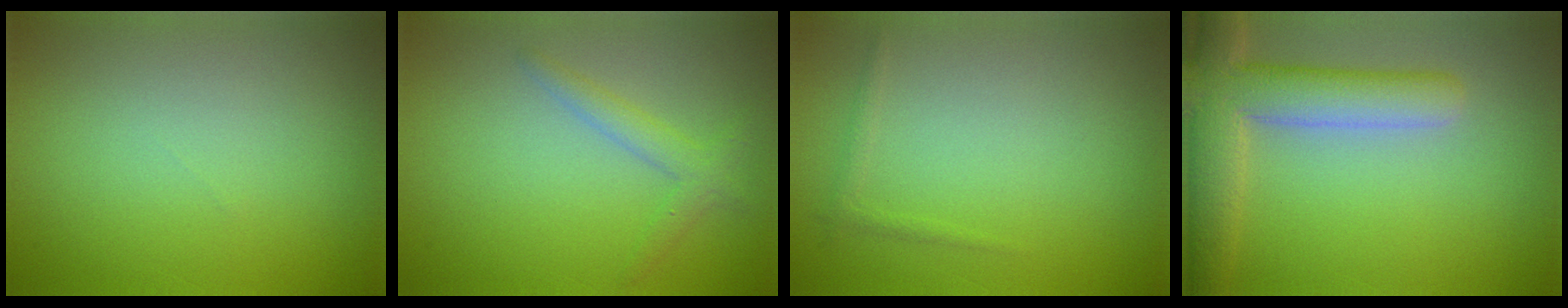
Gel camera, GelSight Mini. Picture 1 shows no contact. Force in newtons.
{"total": 2.0, "press": 2.0, "slide": 0.1}
{"total": 0.7, "press": 0.7, "slide": 0.0}
{"total": 6.6, "press": 6.6, "slide": 0.6}